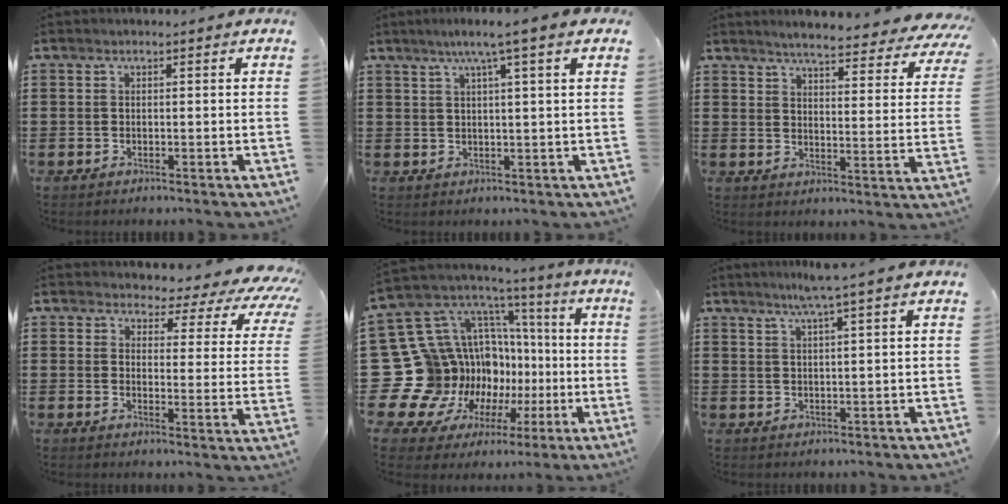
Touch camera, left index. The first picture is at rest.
{"total": 4.3, "force": [2.5, -0.7, 3.4], "torque": [-0.070, 0.003, 0.040]}
{"total": 5.2, "force": [4.8, 0.0, 2.1], "torque": [-0.052, -0.035, 0.078]}
{"total": 3.6, "force": [3.0, 1.5, 1.5], "torque": [-0.039, -0.018, 0.044]}
{"total": 18.0, "force": [-1.3, 16.6, 7.0], "torque": [-0.185, -0.062, 0.041]}
{"total": 3.6, "force": [2.4, -0.8, 2.5], "torque": [-0.053, -0.001, 0.041]}